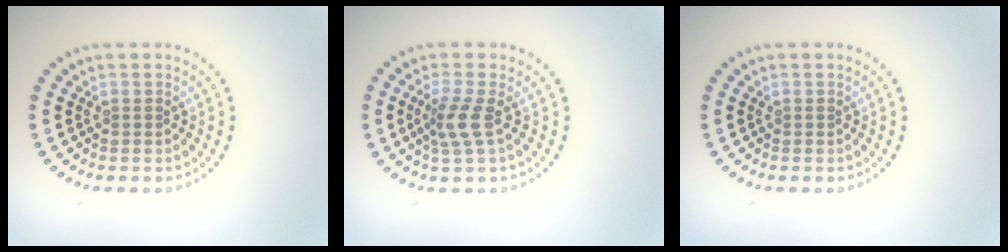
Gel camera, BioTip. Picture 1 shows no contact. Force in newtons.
{"total": 2.5, "press": 1.9, "slide": 1.6}
{"total": 0.0}